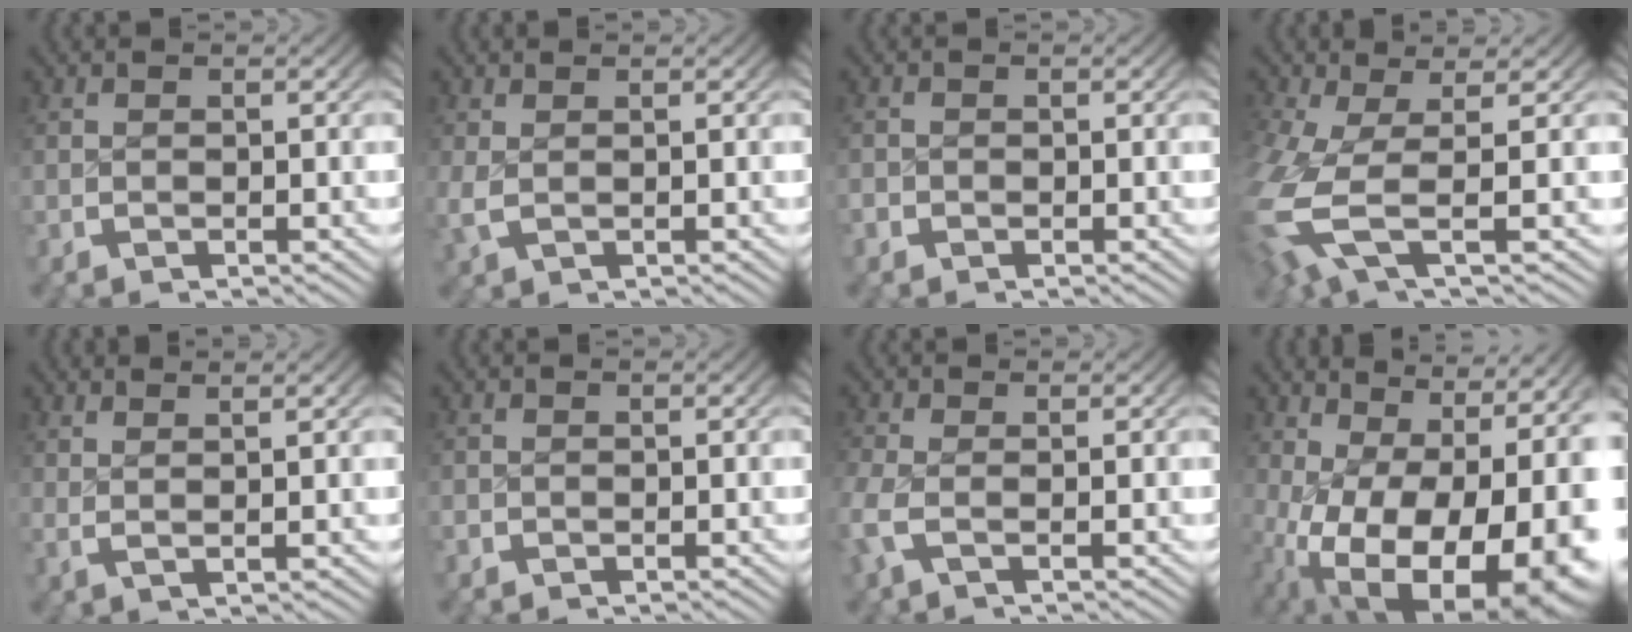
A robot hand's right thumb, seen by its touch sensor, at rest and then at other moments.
{"total": 1.5, "force": [0.3, 0.9, 1.1], "torque": [-0.033, -0.005, 0.012]}
{"total": 0.9, "force": [-0.6, 0.7, 0.0], "torque": [-0.002, -0.004, -0.014]}
{"total": 8.4, "force": [-0.8, 4.3, 7.1], "torque": [-0.196, -0.038, 0.002]}
{"total": 2.4, "force": [1.6, 0.1, 1.8], "torque": [-0.031, 0.001, 0.031]}
{"total": 0.6, "force": [-0.3, 0.5, 0.0], "torque": [-0.002, -0.004, -0.007]}
{"total": 2.6, "force": [-0.7, 1.4, 2.0], "torque": [-0.072, -0.012, -0.010]}
{"total": 18.0, "force": [-2.1, 11.5, 13.7], "torque": [-0.240, -0.080, 0.016]}